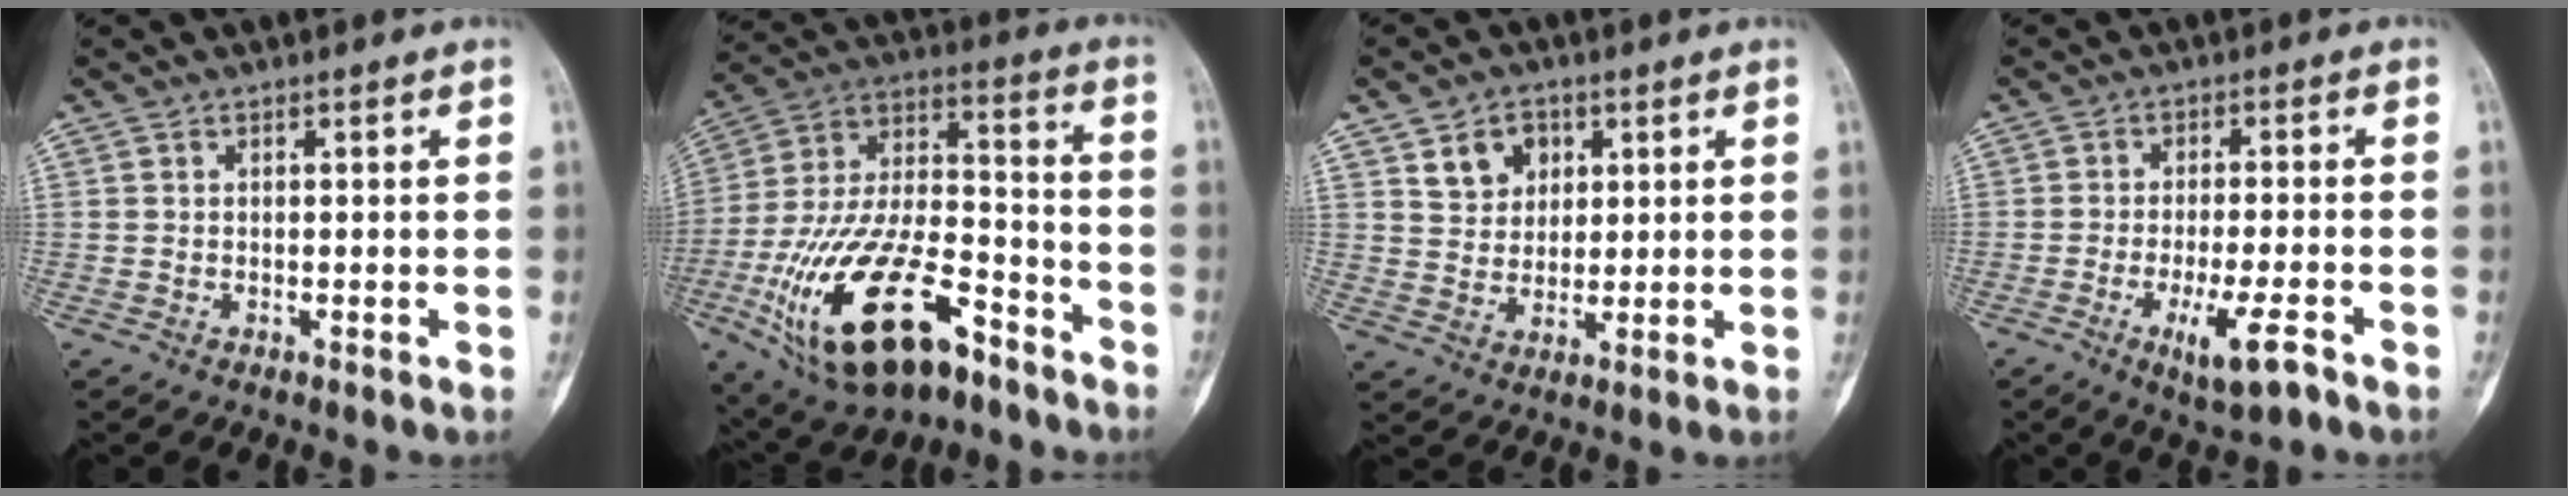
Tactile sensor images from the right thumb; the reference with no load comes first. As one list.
[{"total": 25.7, "force": [-13.0, 11.7, 18.9], "torque": [-0.393, 0.055, -0.224]}, {"total": 6.8, "force": [3.1, 5.3, 2.9], "torque": [-0.021, -0.014, 0.055]}, {"total": 7.6, "force": [-3.8, 1.6, 6.3], "torque": [-0.115, 0.007, -0.058]}]